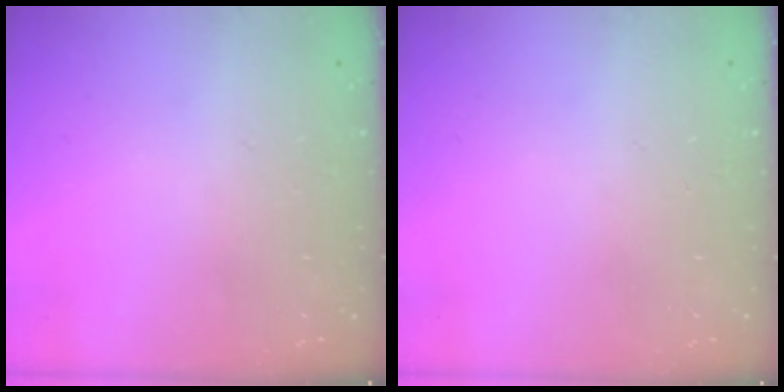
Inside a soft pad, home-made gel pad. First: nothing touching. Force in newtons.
{"total": 0.0}